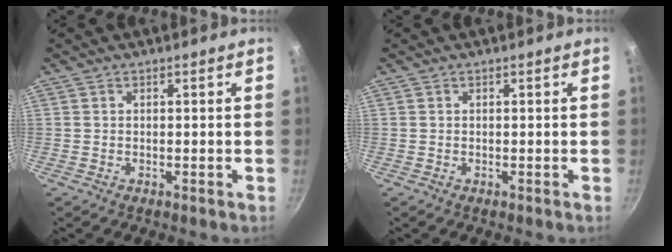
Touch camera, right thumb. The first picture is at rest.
{"total": 0.0}